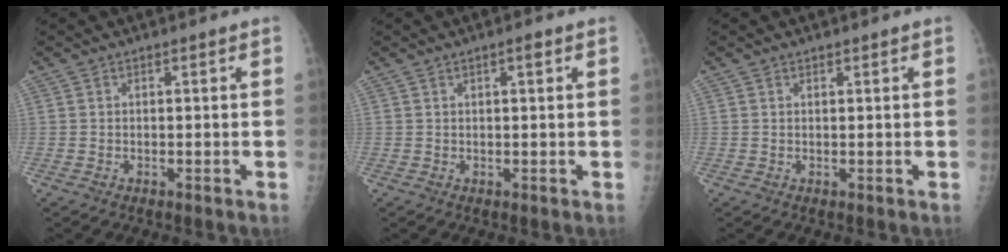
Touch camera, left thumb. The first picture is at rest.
{"total": 1.7, "force": [0.8, 0.4, 1.4], "torque": [-0.018, 0.001, 0.009]}
{"total": 0.5, "force": [0.4, 0.2, 0.3], "torque": [-0.004, -0.003, 0.008]}